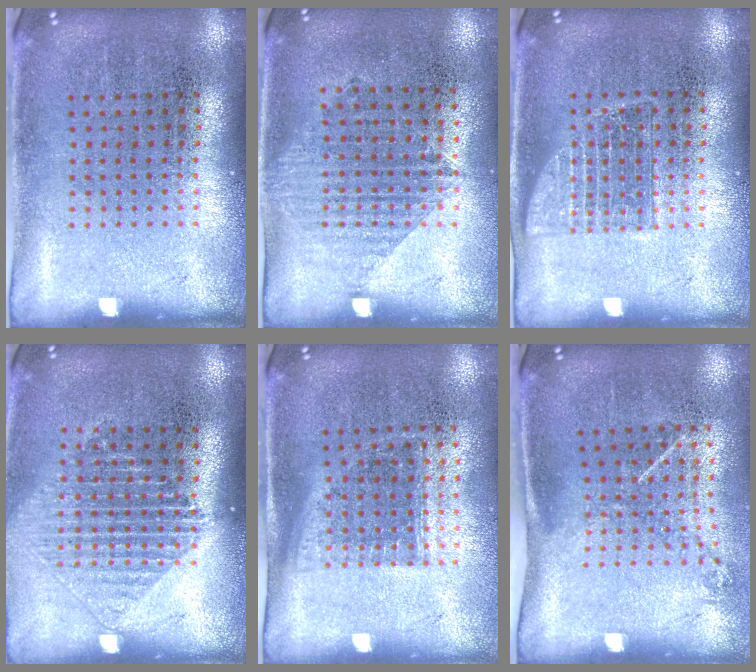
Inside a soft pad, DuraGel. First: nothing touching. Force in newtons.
{"total": 1.1, "press": 1.0, "slide": 0.5}
{"total": 1.0, "press": 1.0, "slide": 0.2}
{"total": 1.3, "press": 1.3, "slide": 0.5}
{"total": 1.1, "press": 0.8, "slide": 0.8}
{"total": 1.3, "press": 0.9, "slide": 0.9}